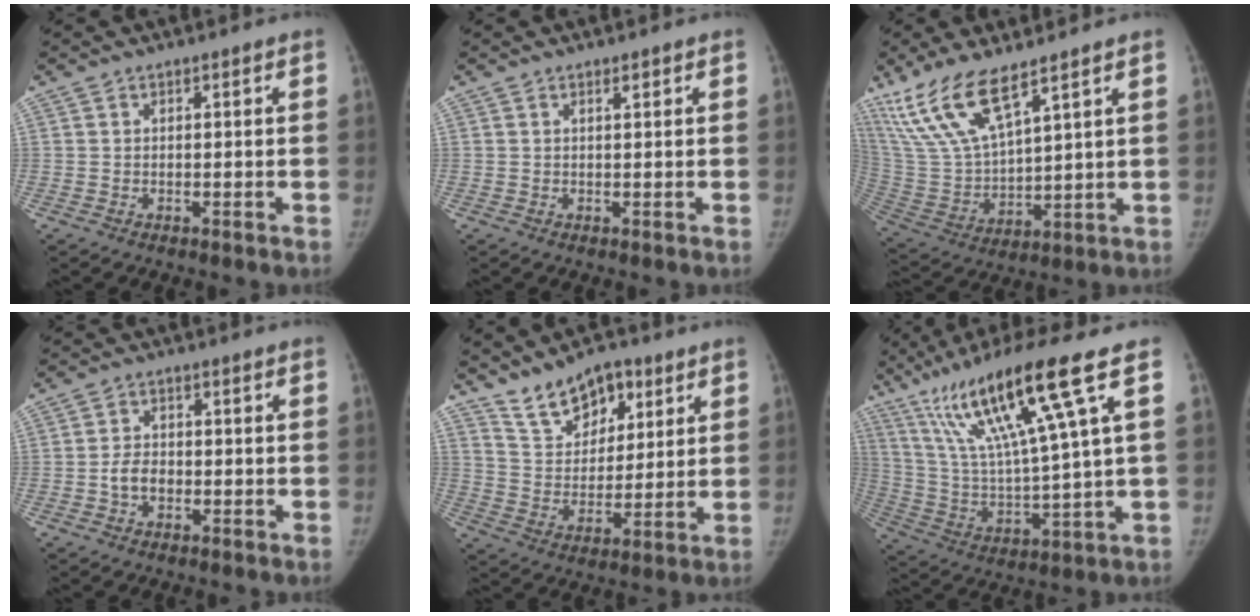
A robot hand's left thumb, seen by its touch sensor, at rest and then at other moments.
{"total": 0.9, "force": [0.6, 0.2, 0.7], "torque": [-0.009, -0.001, 0.009]}
{"total": 14.4, "force": [10.0, 4.3, 9.5], "torque": [-0.194, -0.041, 0.214]}
{"total": 4.0, "force": [-1.1, 2.8, 2.6], "torque": [-0.036, 0.014, -0.025]}
{"total": 11.9, "force": [7.7, 7.2, 5.6], "torque": [-0.058, -0.038, 0.139]}
{"total": 19.6, "force": [9.8, 0.9, 16.9], "torque": [-0.313, -0.032, 0.180]}